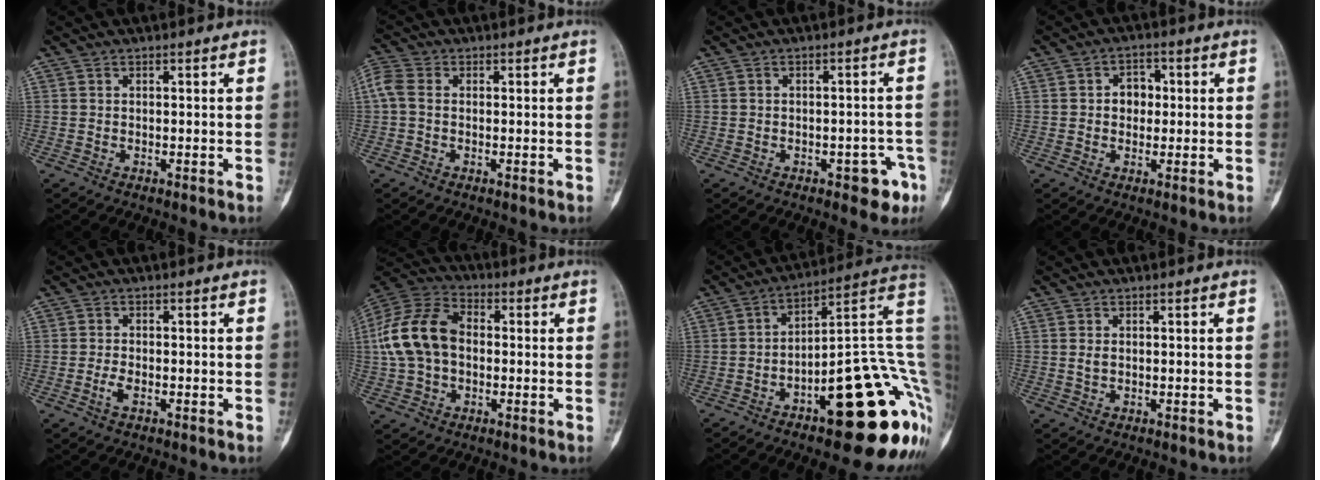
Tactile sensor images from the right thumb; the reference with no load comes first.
{"total": 4.2, "force": [0.2, 3.0, 3.0], "torque": [-0.080, 0.013, -0.004]}
{"total": 5.4, "force": [-2.8, 2.6, 3.8], "torque": [-0.024, 0.020, -0.030]}
{"total": 4.3, "force": [0.3, 3.4, 2.6], "torque": [-0.015, 0.010, -0.001]}
{"total": 2.2, "force": [-1.1, 0.9, 1.7], "torque": [-0.043, 0.006, -0.022]}
{"total": 15.0, "force": [0.1, 10.4, 10.8], "torque": [-0.212, 0.033, -0.005]}
{"total": 25.7, "force": [-6.7, 8.4, 23.3], "torque": [-0.231, 0.058, -0.081]}
{"total": 1.0, "force": [0.1, 0.6, 0.8], "torque": [-0.014, 0.001, 0.005]}